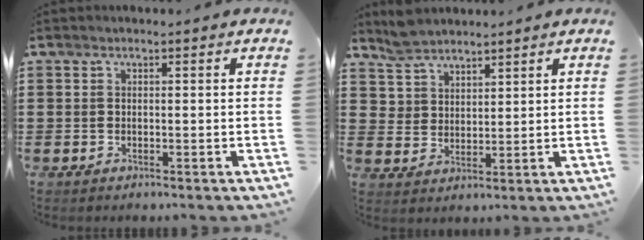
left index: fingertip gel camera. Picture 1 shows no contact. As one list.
[{"total": 5.0, "force": [4.4, 2.3, 0.2], "torque": [-0.024, -0.002, 0.086]}]